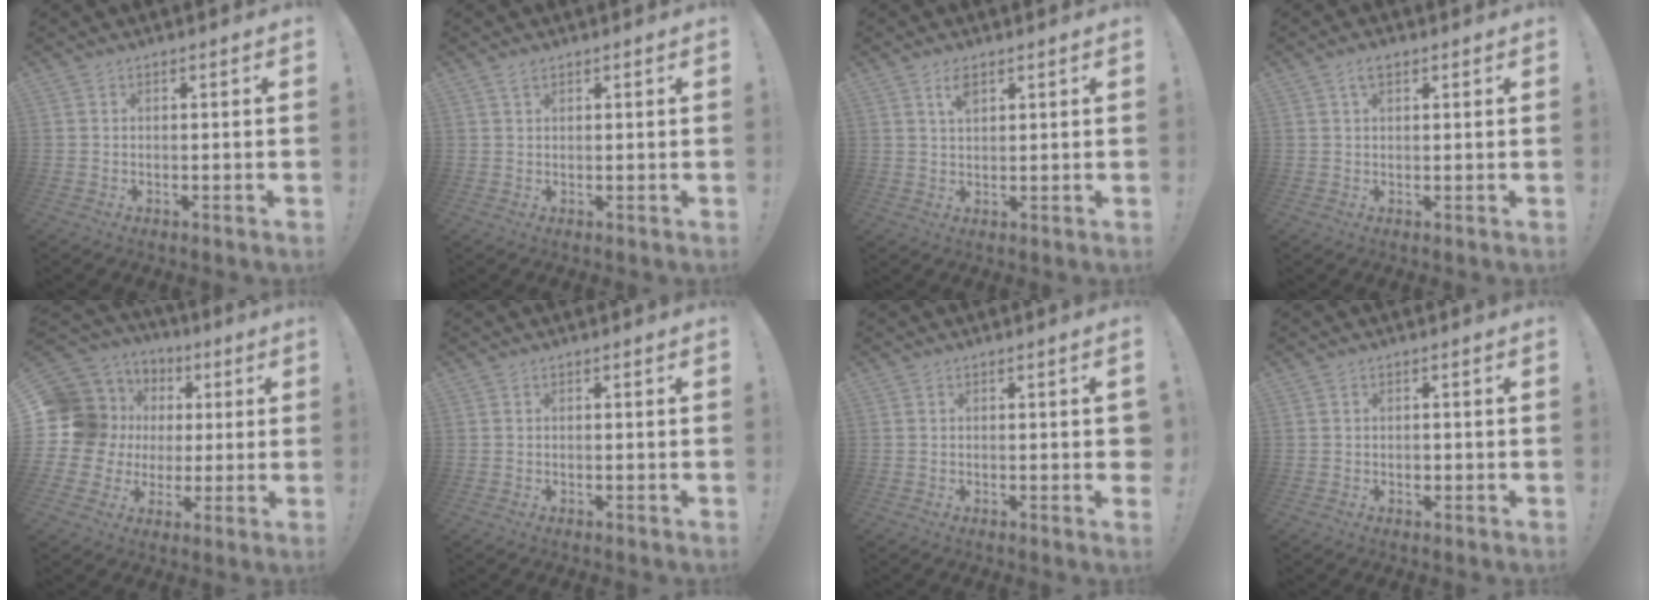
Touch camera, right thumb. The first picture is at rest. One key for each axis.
{"total": 1.5, "fx": 1.1, "fy": 0.7, "fz": 0.8, "tx": -0.011, "ty": -0.002, "tz": 0.020}
{"total": 3.6, "fx": 2.0, "fy": 1.6, "fz": 2.6, "tx": -0.043, "ty": -0.004, "tz": 0.032}
{"total": 3.3, "fx": 1.8, "fy": 1.6, "fz": 2.3, "tx": -0.039, "ty": 0.000, "tz": 0.030}
{"total": 14.8, "fx": 2.6, "fy": 13.4, "fz": 5.6, "tx": -0.092, "ty": -0.013, "tz": 0.078}
{"total": 0.0}
{"total": 2.2, "fx": 0.1, "fy": 0.4, "fz": 2.2, "tx": -0.029, "ty": 0.000, "tz": 0.000}
{"total": 1.1, "fx": -0.5, "fy": 0.9, "fz": 0.4, "tx": -0.004, "ty": 0.001, "tz": -0.010}